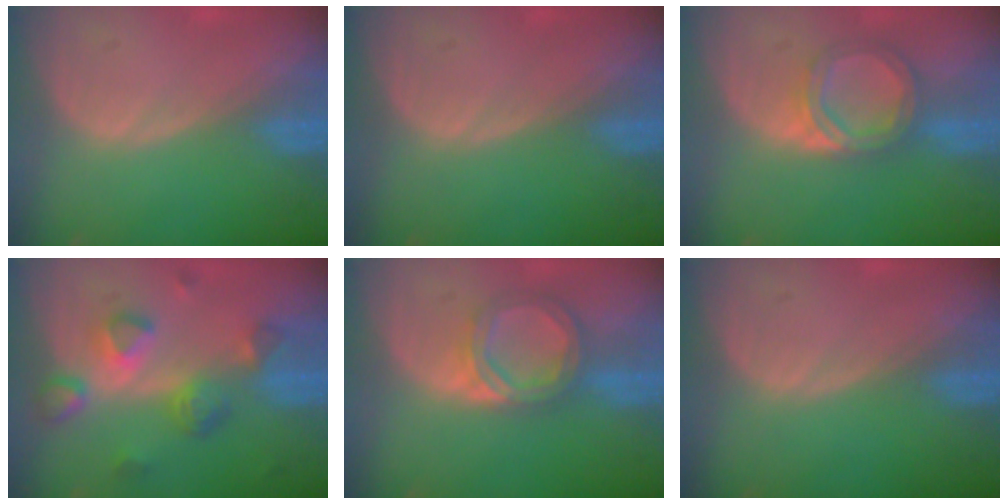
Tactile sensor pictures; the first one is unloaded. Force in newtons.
{"total": 0.0}
{"total": 5.6, "press": 5.3, "slide": 1.9}
{"total": 7.9, "press": 7.0, "slide": 3.6}
{"total": 5.6, "press": 5.3, "slide": 2.0}
{"total": 0.0}